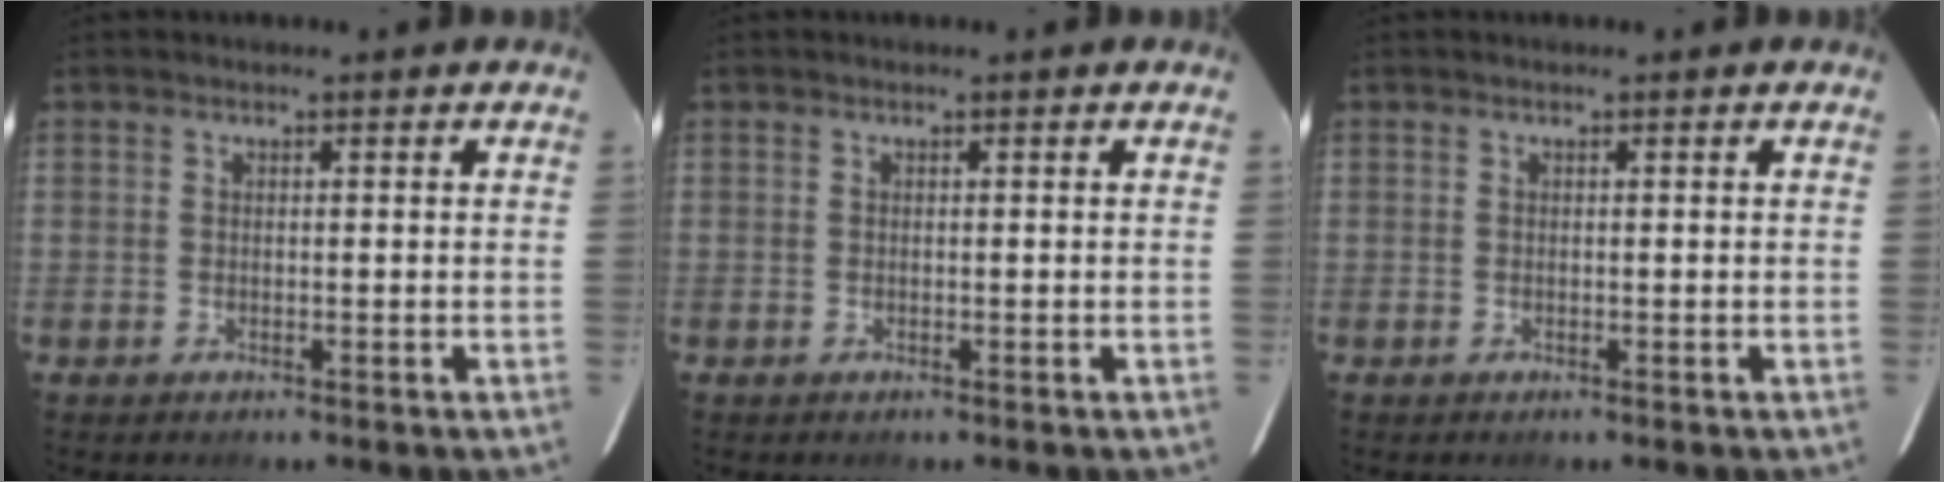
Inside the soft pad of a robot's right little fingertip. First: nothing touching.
{"total": 0.0}
{"total": 0.0}